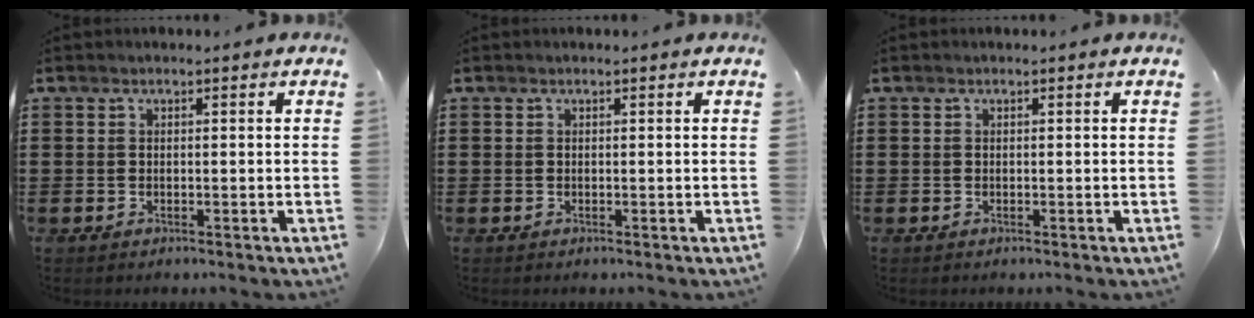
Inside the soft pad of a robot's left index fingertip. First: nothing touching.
{"total": 0.0}
{"total": 0.0}